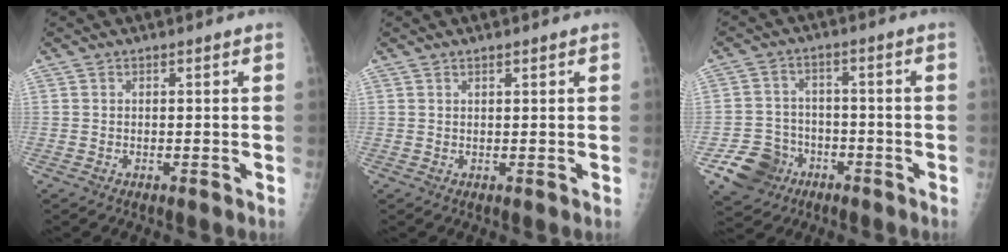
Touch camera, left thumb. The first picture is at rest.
{"total": 0.9, "force": [0.7, 0.2, 0.5], "torque": [-0.006, -0.003, 0.013]}
{"total": 8.8, "force": [-4.3, 7.4, 2.2], "torque": [-0.018, 0.029, -0.068]}